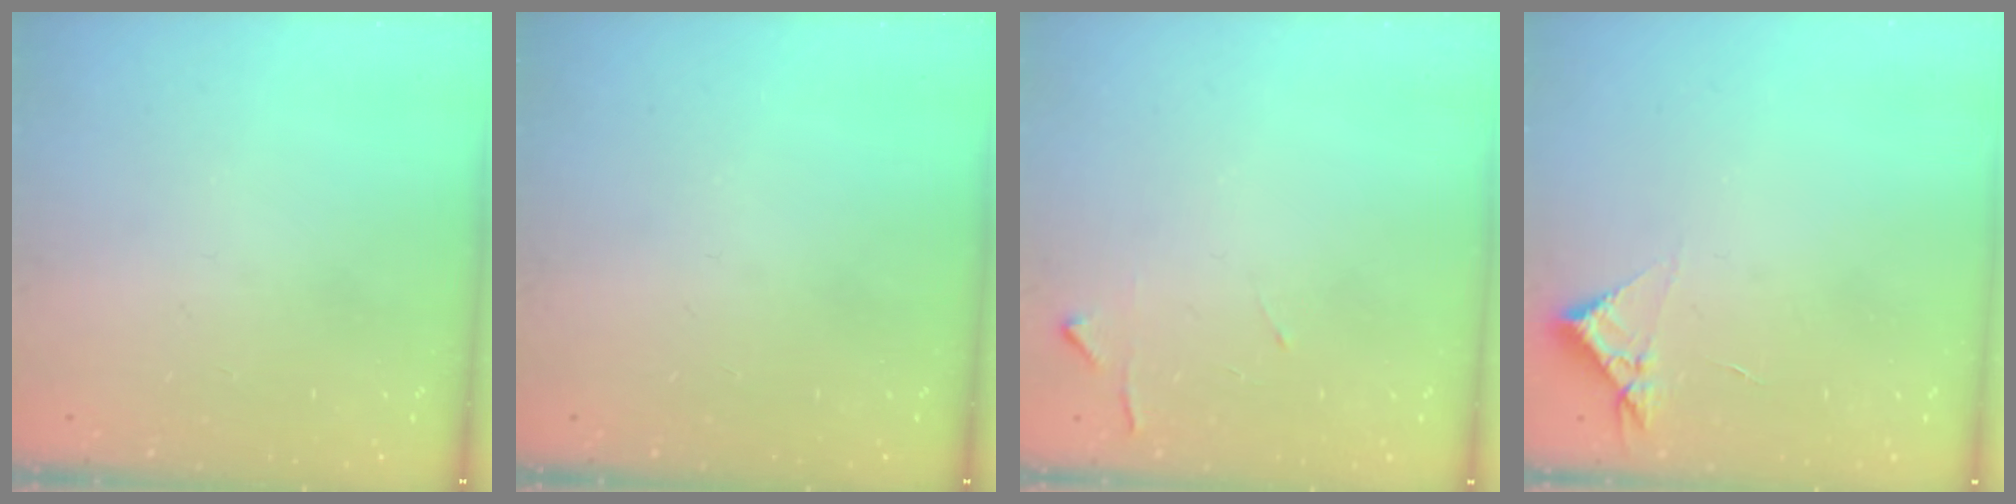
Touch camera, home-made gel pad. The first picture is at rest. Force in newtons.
{"total": 0.0}
{"total": 4.7, "press": 4.6, "slide": 0.6}
{"total": 3.1, "press": 3.1, "slide": 0.5}